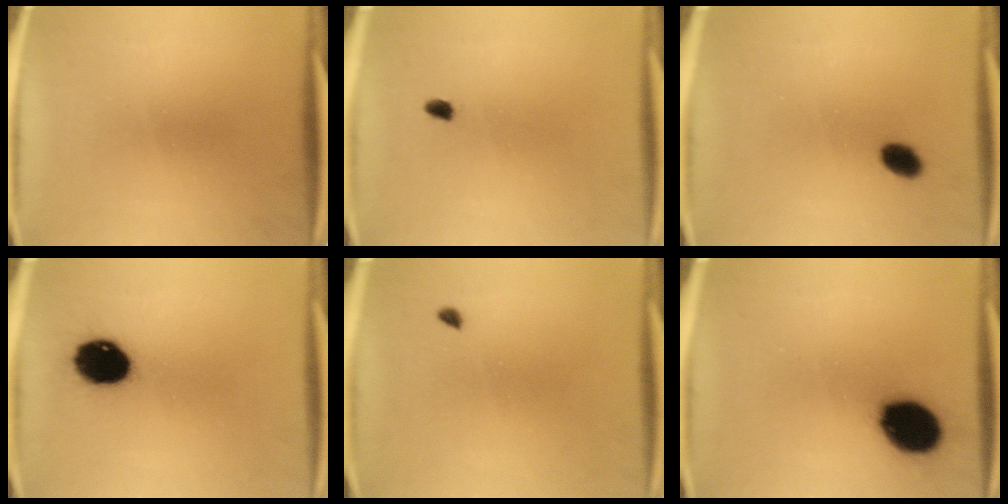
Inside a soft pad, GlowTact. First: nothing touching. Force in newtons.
{"total": 1.2}
{"total": 3.5}
{"total": 12.3}
{"total": 0.8}
{"total": 14.1}